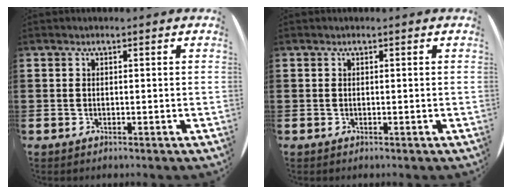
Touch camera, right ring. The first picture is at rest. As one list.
[{"total": 0.0}]